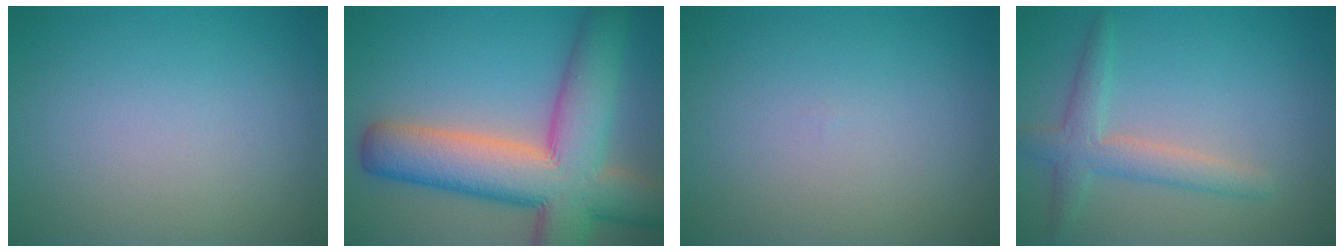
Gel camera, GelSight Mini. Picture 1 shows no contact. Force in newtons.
{"total": 12.7, "press": 12.7, "slide": 0.7}
{"total": 0.0}
{"total": 3.2, "press": 3.2, "slide": 0.2}